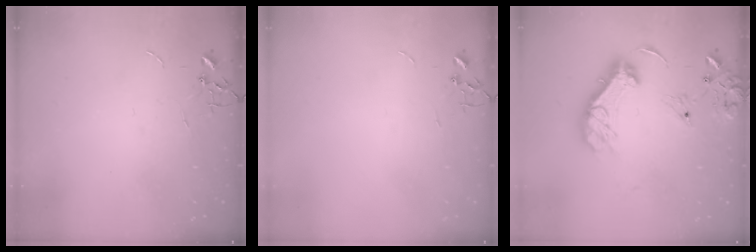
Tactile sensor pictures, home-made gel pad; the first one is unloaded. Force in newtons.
{"total": 0.0}
{"total": 15.9, "press": 15.8, "slide": 1.5}